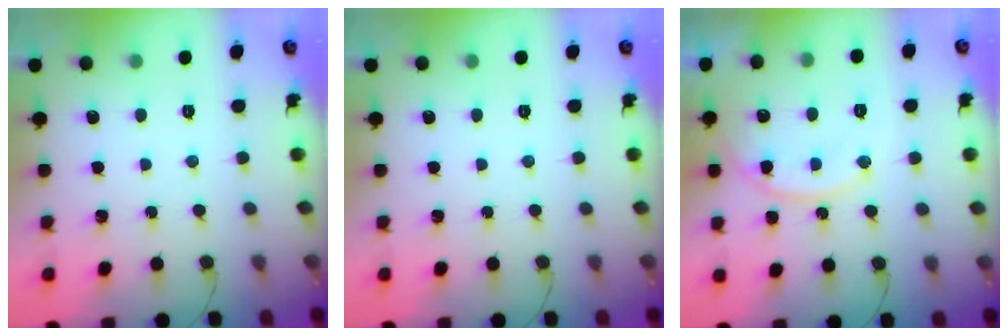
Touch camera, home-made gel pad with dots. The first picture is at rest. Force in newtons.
{"total": 0.0}
{"total": 14.3, "press": 14.3, "slide": 1.2}